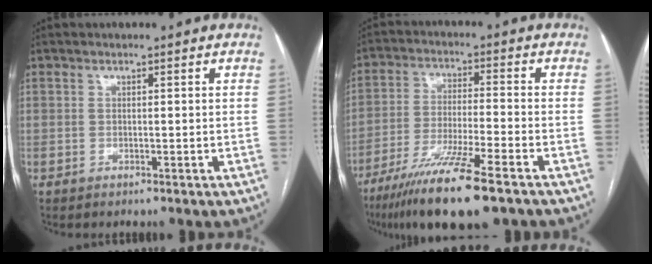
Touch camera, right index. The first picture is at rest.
{"total": 14.3, "force": [-9.6, 0.5, 10.6], "torque": [-0.200, -0.041, -0.166]}